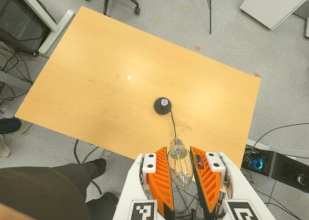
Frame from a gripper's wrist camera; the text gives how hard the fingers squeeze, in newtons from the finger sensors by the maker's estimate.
{"total": 12.4, "left": 12.9, "right": 11.9}